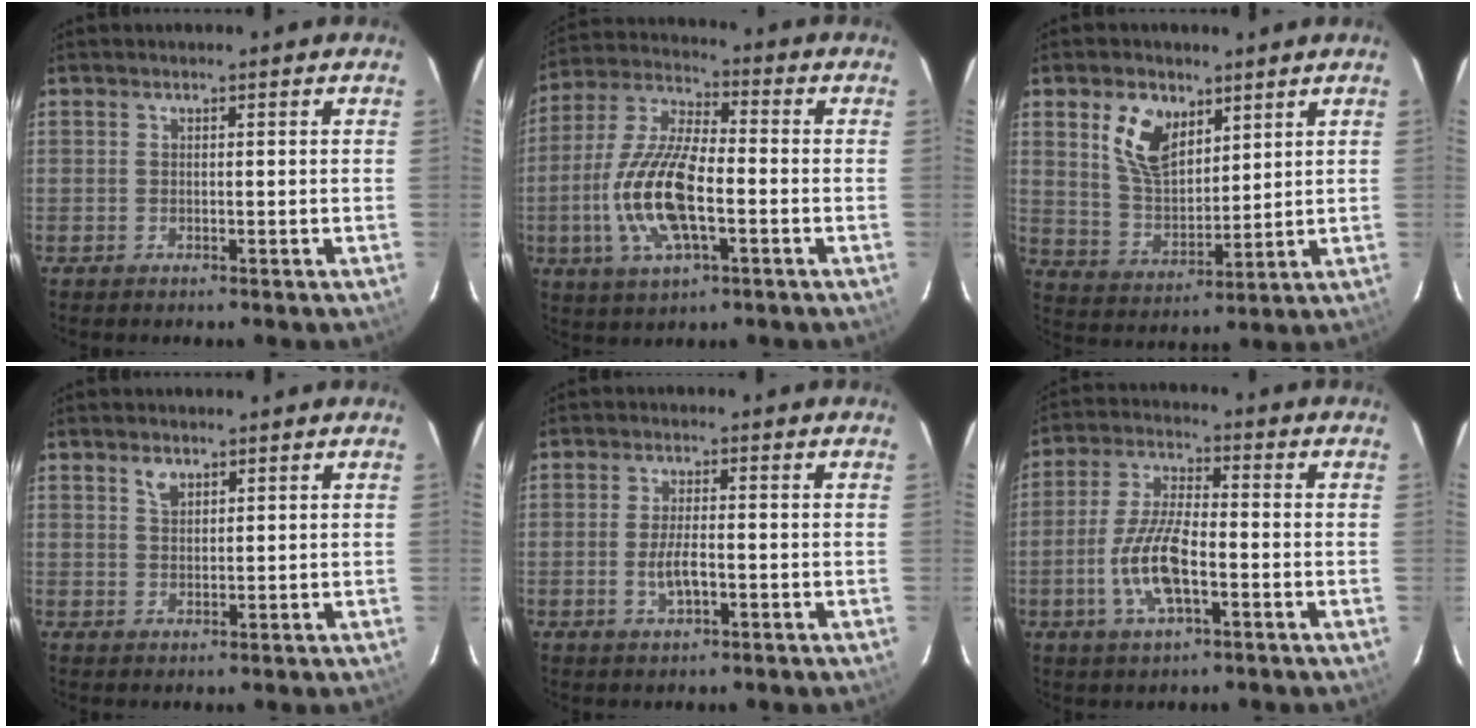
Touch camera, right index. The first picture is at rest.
{"total": 15.5, "force": [-3.6, 5.6, 14.0], "torque": [-0.297, -0.002, -0.072]}
{"total": 10.2, "force": [5.1, 5.9, 6.6], "torque": [-0.127, 0.015, 0.107]}
{"total": 2.4, "force": [1.5, 1.4, 1.2], "torque": [-0.020, 0.006, 0.029]}
{"total": 4.4, "force": [-1.2, 1.3, 4.0], "torque": [-0.079, -0.003, -0.021]}
{"total": 10.6, "force": [-3.4, 3.4, 9.4], "torque": [-0.196, 0.000, -0.066]}